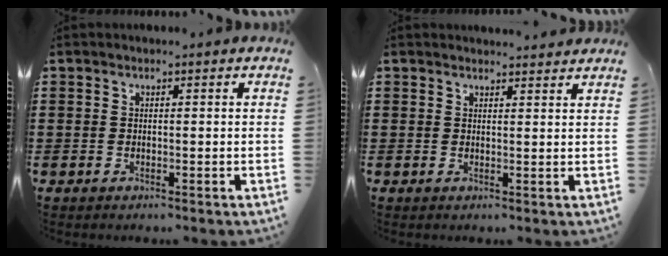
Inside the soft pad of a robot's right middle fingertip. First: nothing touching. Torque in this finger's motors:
{"motor_torque": [-2.14, 0.00, -0.11, -0.04]}